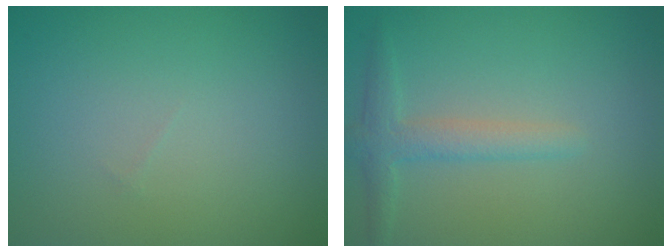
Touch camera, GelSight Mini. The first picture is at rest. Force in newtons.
{"total": 2.4, "press": 2.4, "slide": 0.1}